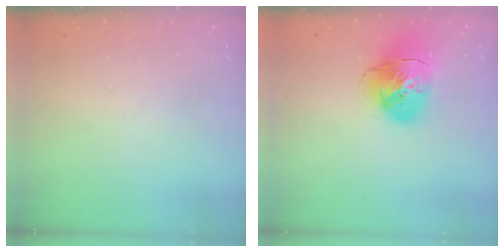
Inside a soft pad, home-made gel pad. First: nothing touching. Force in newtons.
{"total": 16.2, "press": 16.0, "slide": 2.4}